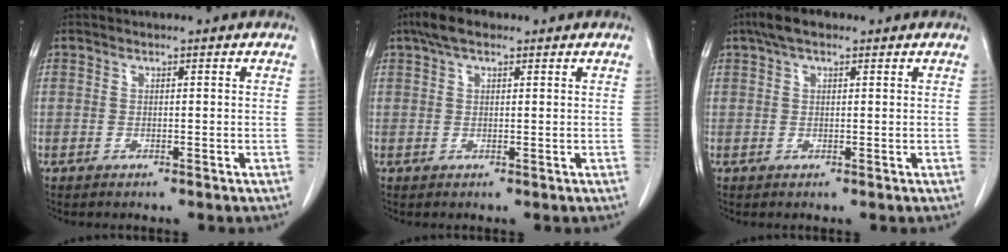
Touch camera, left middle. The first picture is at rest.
{"total": 3.9, "force": [2.6, 1.6, 2.5], "torque": [-0.054, 0.019, 0.046]}
{"total": 3.9, "force": [2.5, 1.6, 2.5], "torque": [-0.054, 0.022, 0.043]}